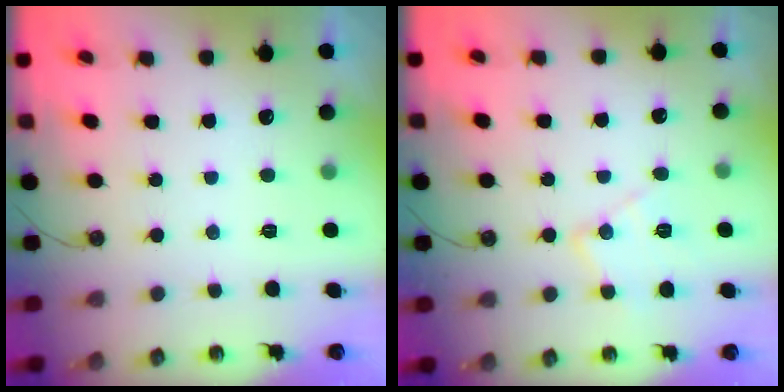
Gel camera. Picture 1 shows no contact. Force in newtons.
{"total": 10.4, "press": 10.4, "slide": 0.6}